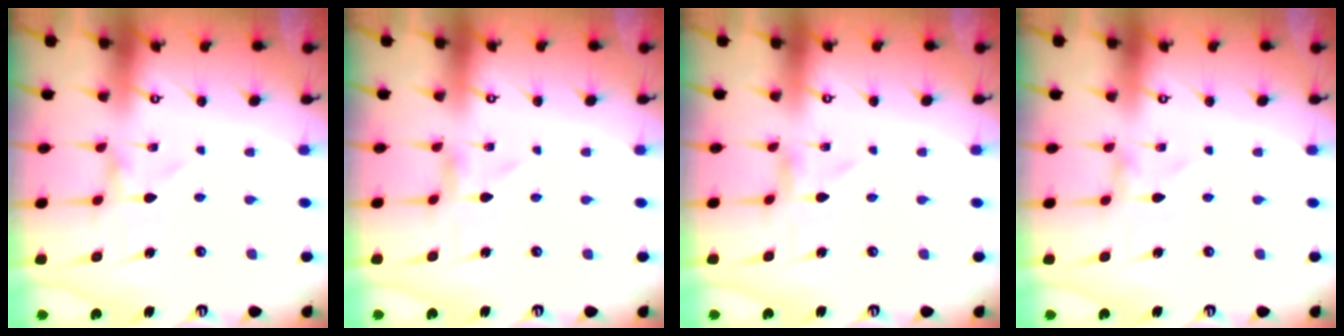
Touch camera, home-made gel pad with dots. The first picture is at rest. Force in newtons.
{"total": 0.0}
{"total": 0.0}
{"total": 0.6, "press": 0.6, "slide": 0.1}